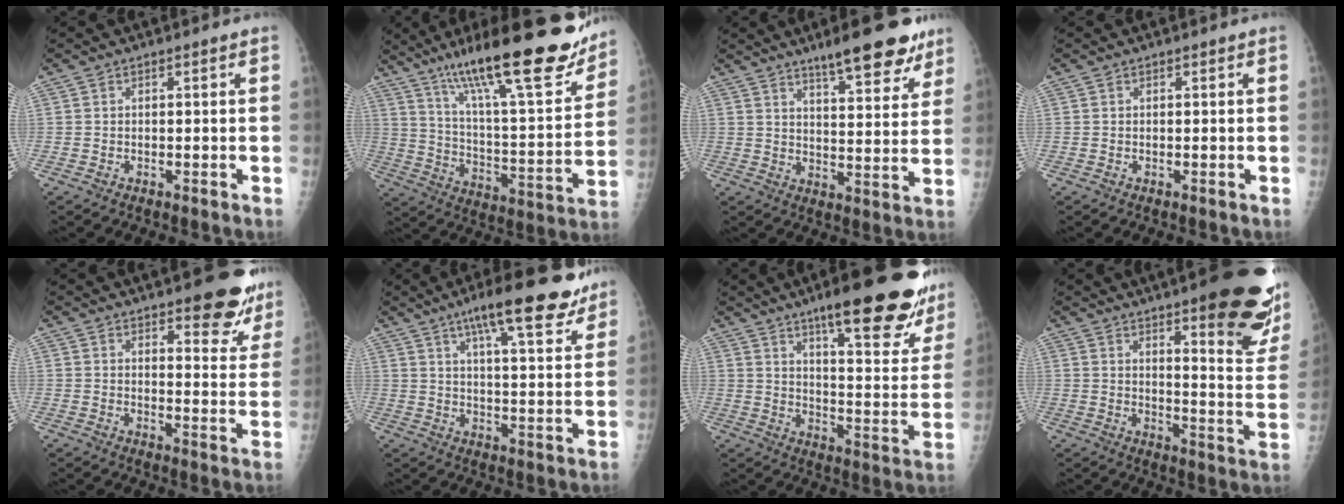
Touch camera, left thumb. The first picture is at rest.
{"total": 27.4, "force": [19.1, 5.9, 18.7], "torque": [-0.265, -0.068, 0.299]}
{"total": 14.0, "force": [9.9, 3.4, 9.3], "torque": [-0.094, -0.053, 0.143]}
{"total": 0.0}
{"total": 12.0, "force": [8.7, 4.0, 7.3], "torque": [-0.044, -0.052, 0.103]}
{"total": 16.9, "force": [11.7, 3.9, 11.5], "torque": [-0.139, -0.043, 0.167]}
{"total": 25.3, "force": [16.8, 5.7, 18.0], "torque": [-0.209, -0.071, 0.227]}
{"total": 23.3, "force": [13.6, 5.3, 18.1], "torque": [-0.202, -0.074, 0.178]}